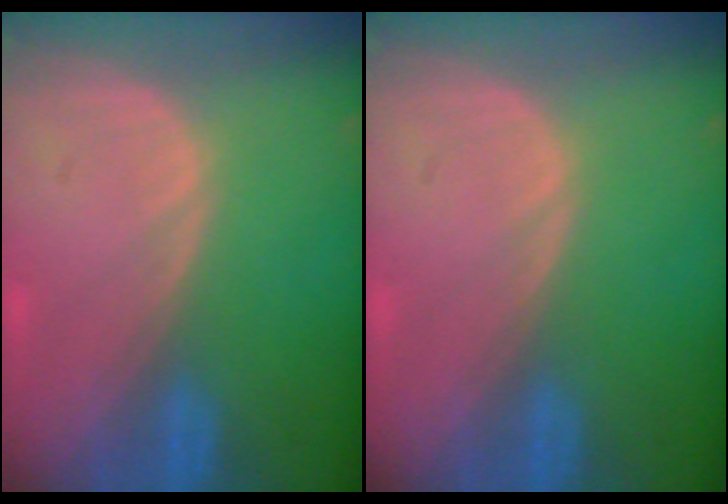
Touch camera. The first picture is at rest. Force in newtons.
{"total": 0.0}